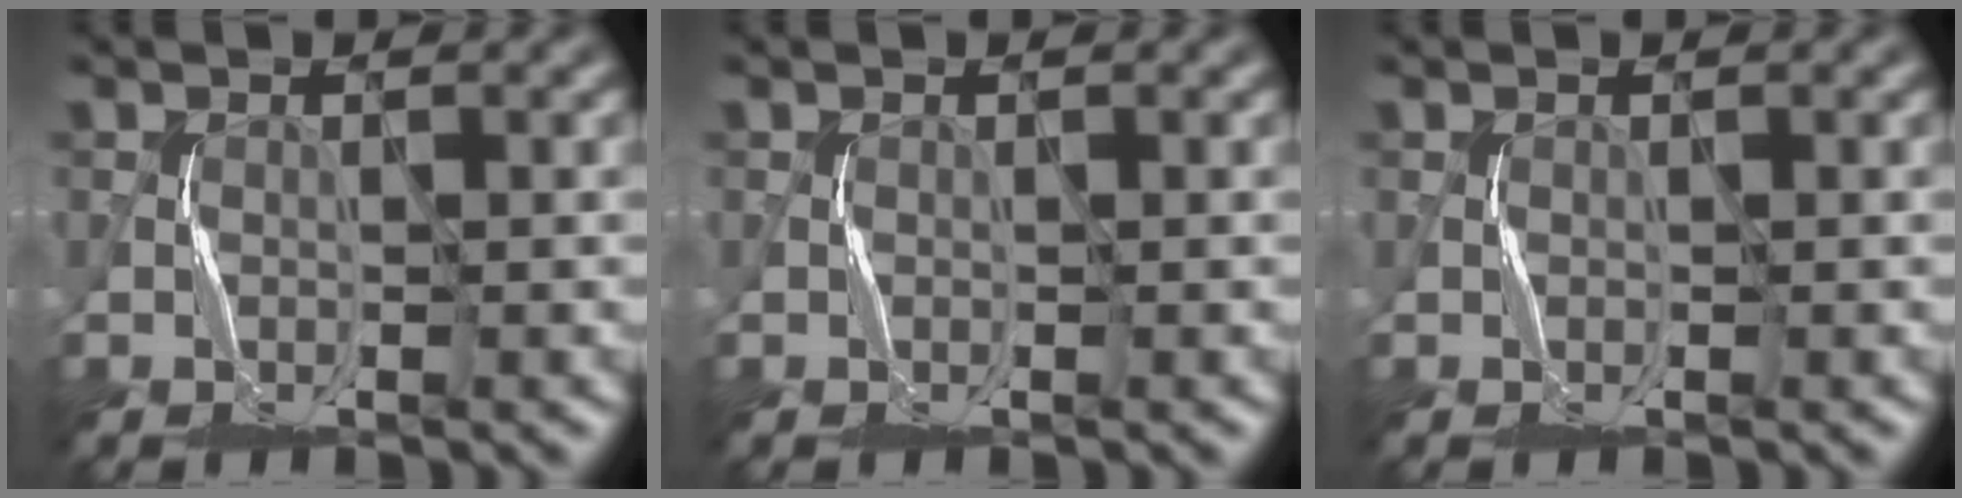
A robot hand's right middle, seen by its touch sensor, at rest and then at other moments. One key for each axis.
{"total": 0.0}
{"total": 0.0}